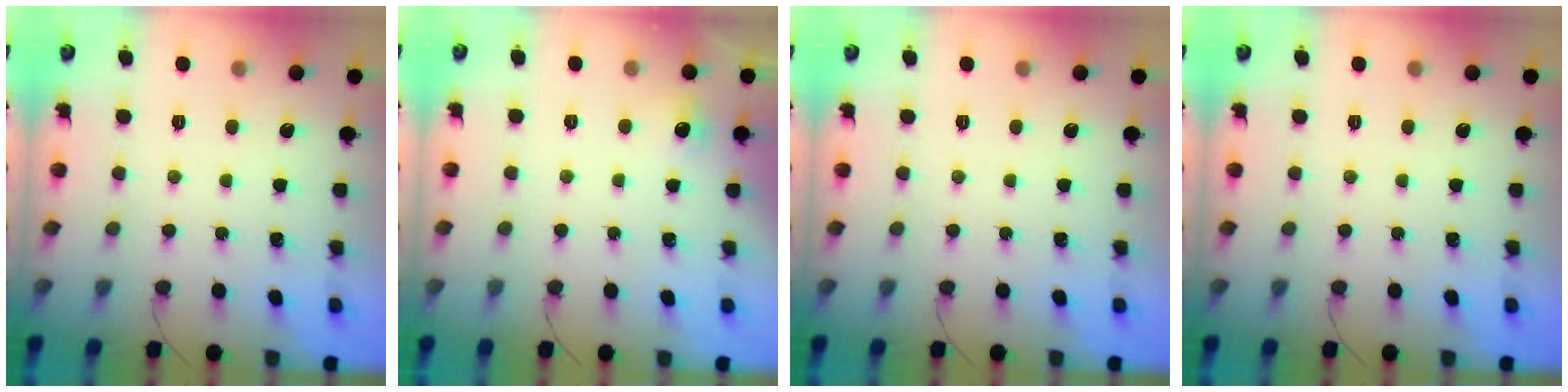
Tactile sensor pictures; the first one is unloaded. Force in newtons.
{"total": 4.3, "press": 3.8, "slide": 2.1}
{"total": 0.0}
{"total": 0.0}